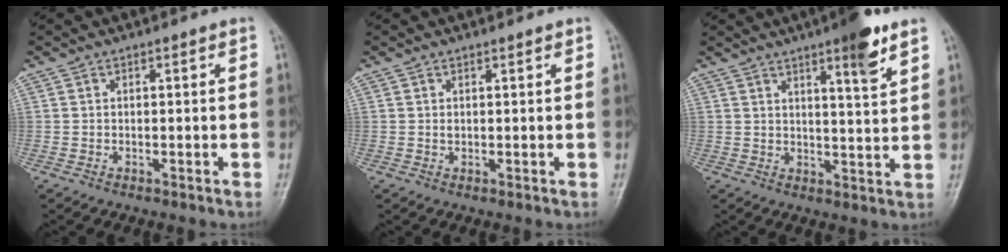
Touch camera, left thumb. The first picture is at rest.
{"total": 0.8, "force": [0.5, 0.4, 0.5], "torque": [-0.005, -0.004, 0.009]}
{"total": 8.0, "force": [5.0, 1.0, 6.1], "torque": [-0.083, -0.031, 0.072]}